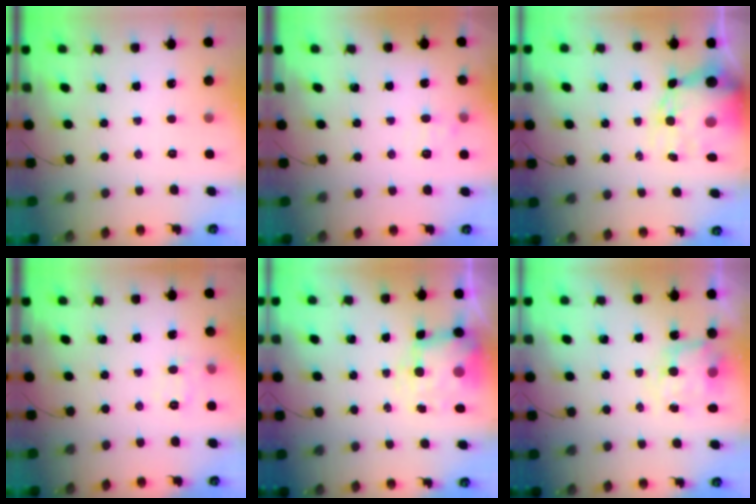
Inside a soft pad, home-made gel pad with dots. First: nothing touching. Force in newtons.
{"total": 6.8, "press": 6.5, "slide": 1.9}
{"total": 11.8, "press": 11.4, "slide": 3.0}
{"total": 7.6, "press": 7.5, "slide": 1.3}
{"total": 6.0, "press": 5.9, "slide": 0.8}
{"total": 6.3, "press": 6.2, "slide": 0.6}